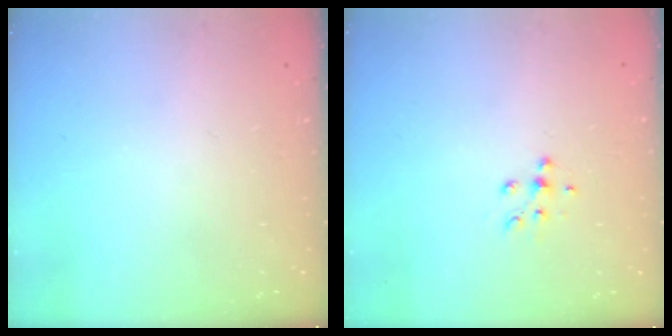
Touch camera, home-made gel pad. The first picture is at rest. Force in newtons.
{"total": 5.4, "press": 5.4, "slide": 0.9}